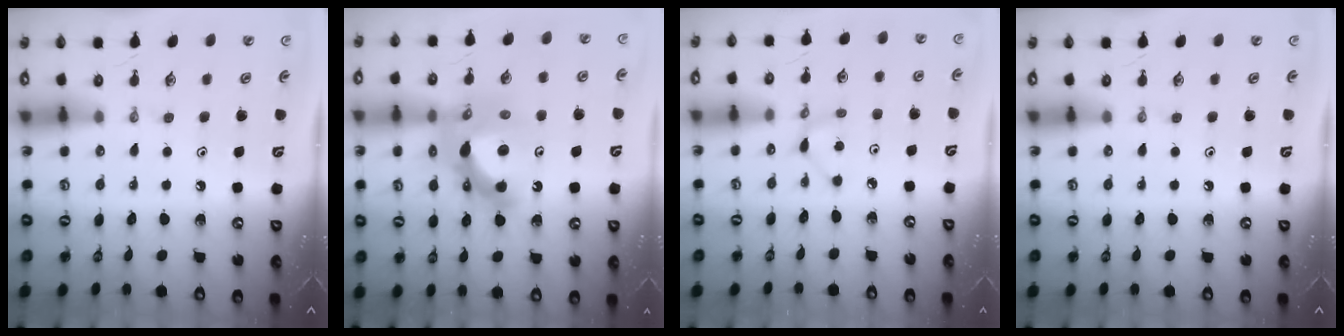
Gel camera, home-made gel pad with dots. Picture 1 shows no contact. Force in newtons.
{"total": 13.9, "press": 13.8, "slide": 1.5}
{"total": 2.8, "press": 2.8, "slide": 0.3}
{"total": 0.0}